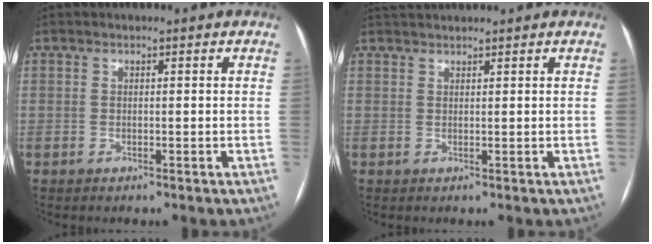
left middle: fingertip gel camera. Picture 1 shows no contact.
{"total": 2.3, "force": [2.3, -0.1, 0.4], "torque": [-0.005, 0.026, 0.044]}